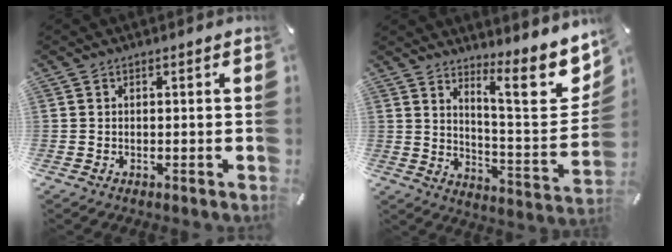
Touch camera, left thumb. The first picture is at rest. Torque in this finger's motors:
{"motor_torque": [1.05, -0.72, 0.28, 0.00, 0.12]}